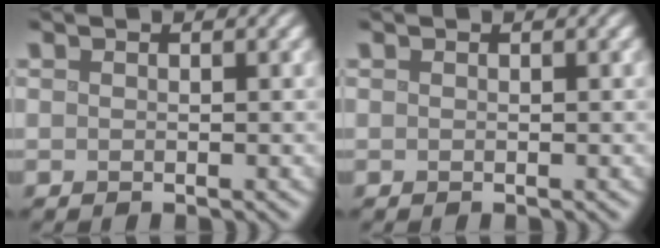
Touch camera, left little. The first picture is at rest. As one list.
[{"total": 0.0}]